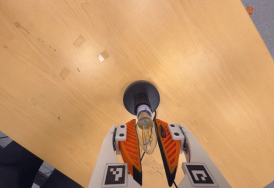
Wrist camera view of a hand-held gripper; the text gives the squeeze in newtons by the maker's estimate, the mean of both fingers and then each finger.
{"total": 12.3, "left": 12.5, "right": 12.1}